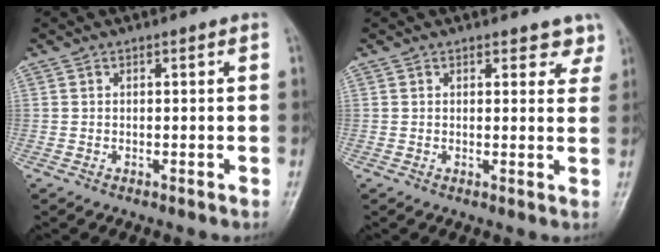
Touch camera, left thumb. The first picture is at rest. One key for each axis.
{"total": 3.4, "fx": 2.8, "fy": 1.7, "fz": 1.1, "tx": 0.020, "ty": -0.014, "tz": 0.025}